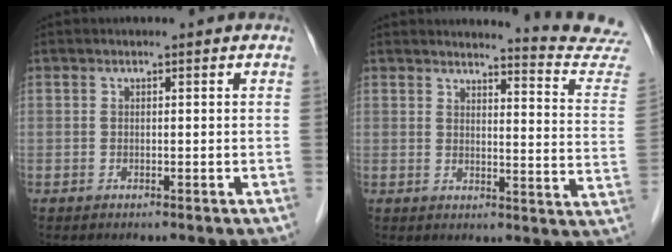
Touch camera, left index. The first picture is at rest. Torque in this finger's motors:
{"motor_torque": [-0.09, -0.14, 0.03, 0.01]}